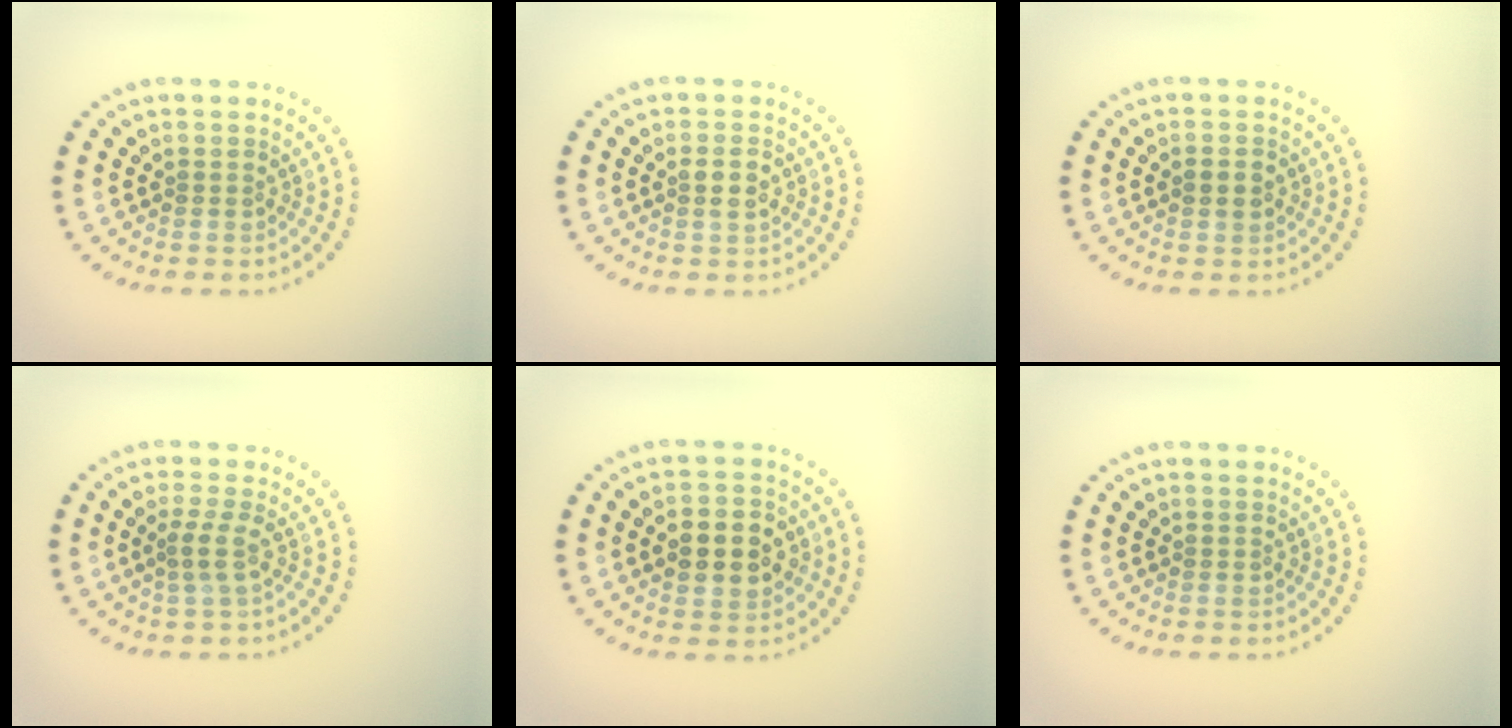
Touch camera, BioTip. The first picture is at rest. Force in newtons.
{"total": 1.7, "press": 1.7, "slide": 0.1}
{"total": 1.2, "press": 1.2, "slide": 0.2}
{"total": 1.7, "press": 1.1, "slide": 1.3}
{"total": 4.9, "press": 4.9, "slide": 0.3}
{"total": 0.0}